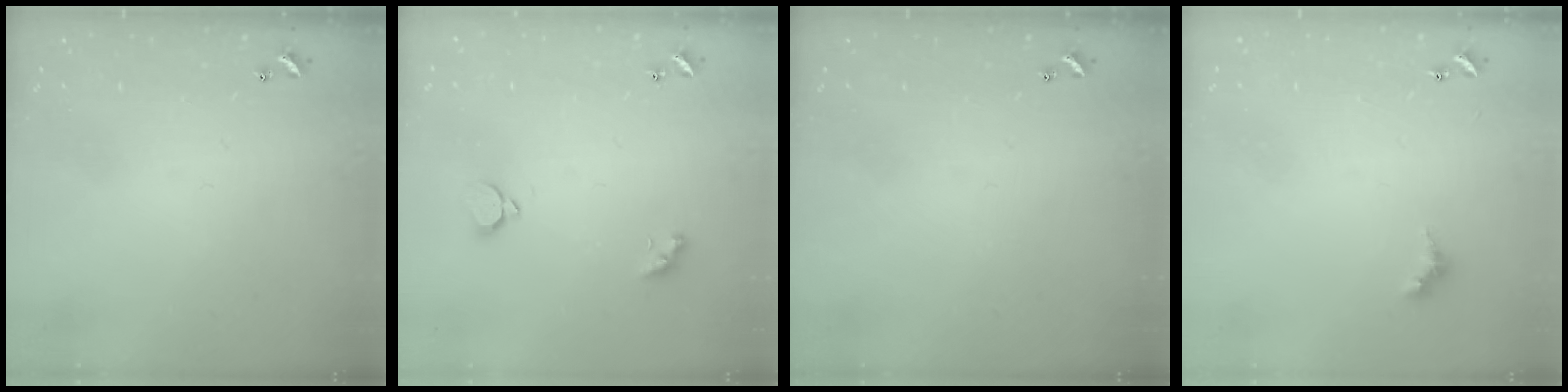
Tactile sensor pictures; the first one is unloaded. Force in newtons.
{"total": 1.8, "press": 1.6, "slide": 0.8}
{"total": 0.0}
{"total": 4.6, "press": 4.5, "slide": 0.7}